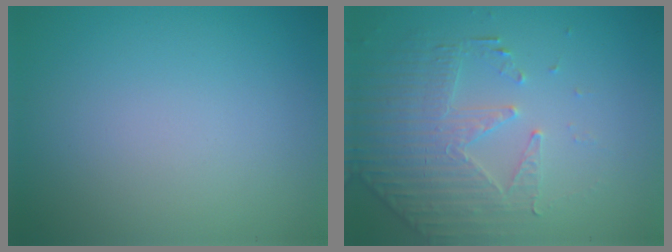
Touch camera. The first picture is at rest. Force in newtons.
{"total": 4.9, "press": 3.7, "slide": 3.2}